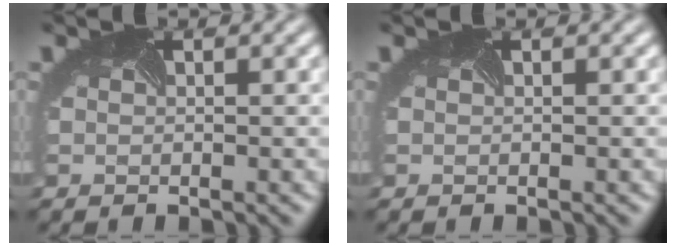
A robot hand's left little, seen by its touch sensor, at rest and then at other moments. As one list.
[{"total": 0.0}]